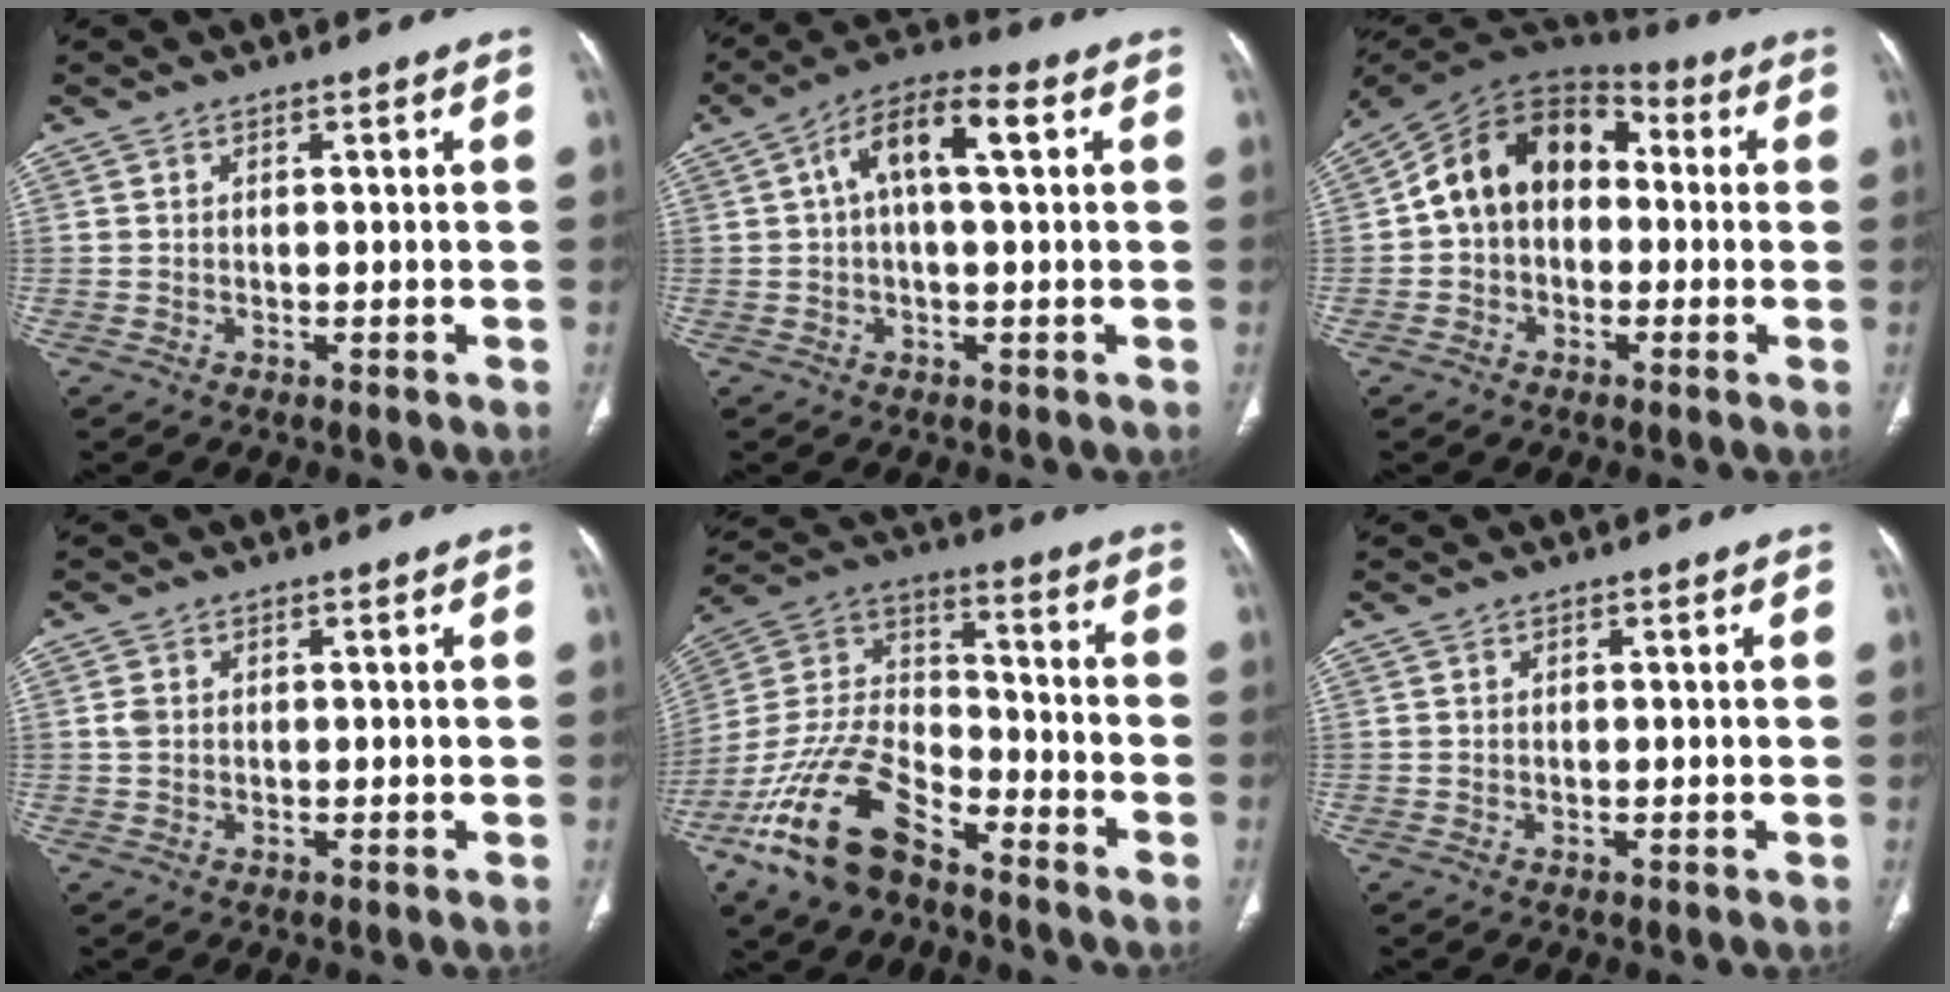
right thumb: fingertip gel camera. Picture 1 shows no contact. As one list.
[{"total": 9.8, "force": [2.2, 3.8, 8.8], "torque": [-0.160, 0.033, 0.031]}, {"total": 14.8, "force": [0.5, 10.9, 10.0], "torque": [-0.136, 0.049, -0.006]}, {"total": 1.3, "force": [0.1, 1.0, 0.8], "torque": [-0.023, 0.002, 0.002]}, {"total": 19.4, "force": [-12.4, 9.1, 11.8], "torque": [-0.225, 0.065, -0.233]}, {"total": 0.0}]